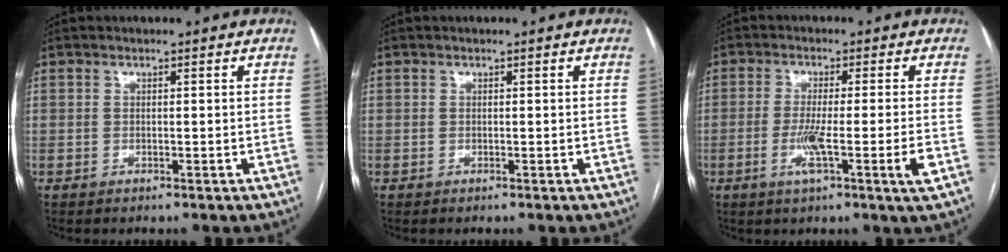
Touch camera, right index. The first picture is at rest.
{"total": 0.0}
{"total": 7.6, "force": [-2.4, -0.8, 7.1], "torque": [-0.128, -0.018, -0.044]}